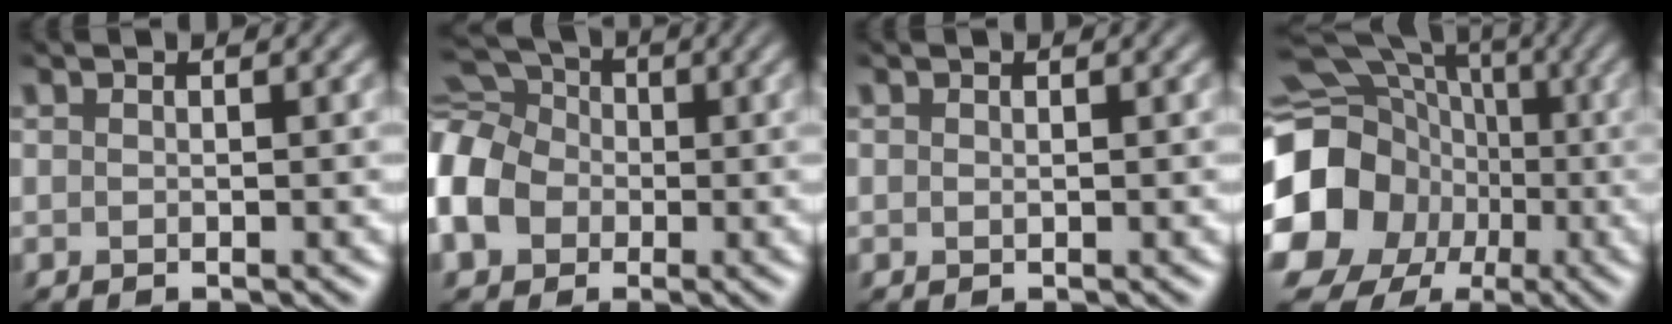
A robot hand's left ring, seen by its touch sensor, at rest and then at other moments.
{"total": 10.1, "force": [-1.3, 7.9, 6.2], "torque": [-0.143, 0.014, -0.045]}
{"total": 0.0}
{"total": 20.9, "force": [-4.6, 18.9, 7.6], "torque": [-0.169, -0.023, -0.128]}